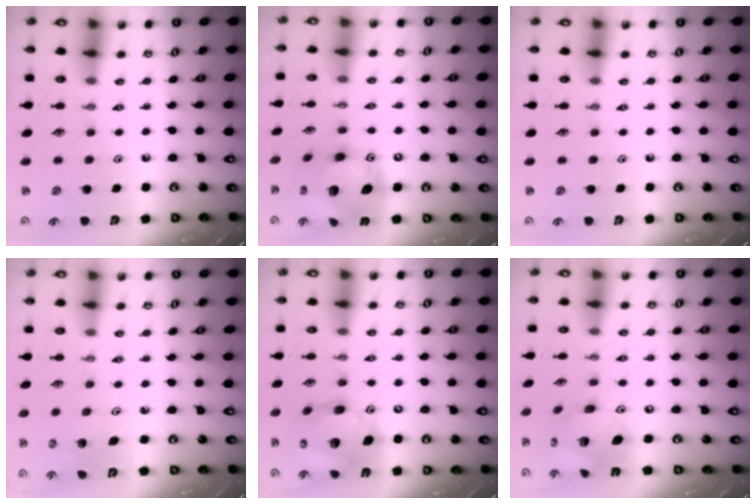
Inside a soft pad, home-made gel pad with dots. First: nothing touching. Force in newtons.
{"total": 16.6, "press": 16.5, "slide": 1.8}
{"total": 0.0}
{"total": 3.5, "press": 2.9, "slide": 1.9}
{"total": 16.0, "press": 15.7, "slide": 3.1}
{"total": 15.2, "press": 15.1, "slide": 1.5}